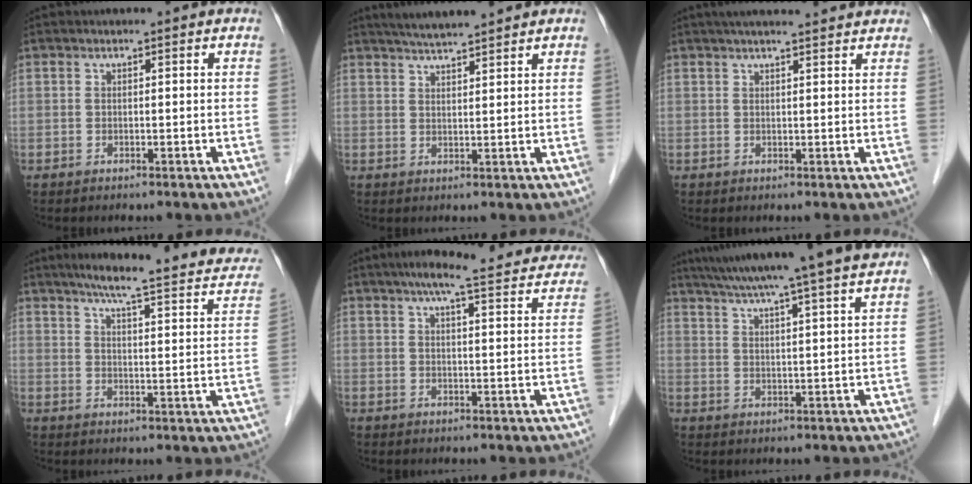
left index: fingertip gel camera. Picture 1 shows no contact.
{"total": 6.3, "force": [5.7, -0.1, 2.6], "torque": [-0.049, 0.018, 0.095]}
{"total": 9.3, "force": [8.1, 0.9, 4.4], "torque": [-0.062, 0.033, 0.102]}
{"total": 21.2, "force": [17.2, 2.8, 12.2], "torque": [-0.158, 0.000, 0.205]}
{"total": 20.4, "force": [18.3, 2.4, 8.7], "torque": [-0.120, 0.004, 0.219]}
{"total": 17.9, "force": [15.2, -1.3, 9.3], "torque": [-0.159, 0.007, 0.213]}